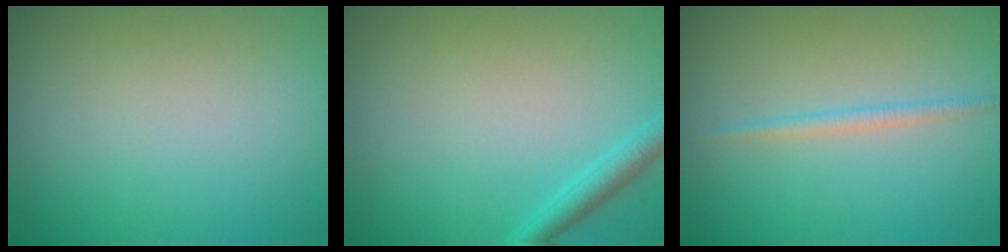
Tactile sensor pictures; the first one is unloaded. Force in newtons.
{"total": 2.0, "press": 2.0, "slide": 0.2}
{"total": 1.2, "press": 1.2, "slide": 0.1}